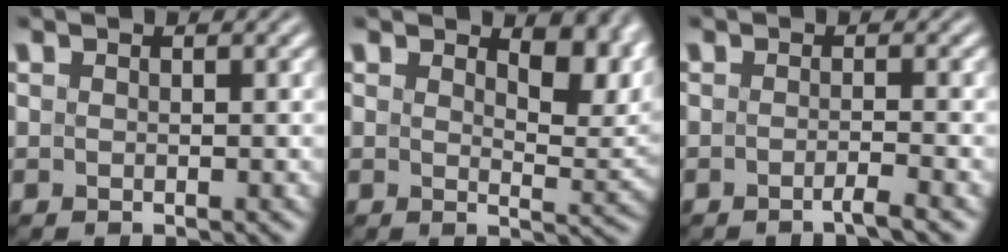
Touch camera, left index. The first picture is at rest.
{"total": 5.8, "force": [3.0, 2.4, 4.4], "torque": [-0.059, -0.006, 0.044]}
{"total": 1.7, "force": [-1.1, 0.2, 1.2], "torque": [-0.010, -0.002, -0.030]}